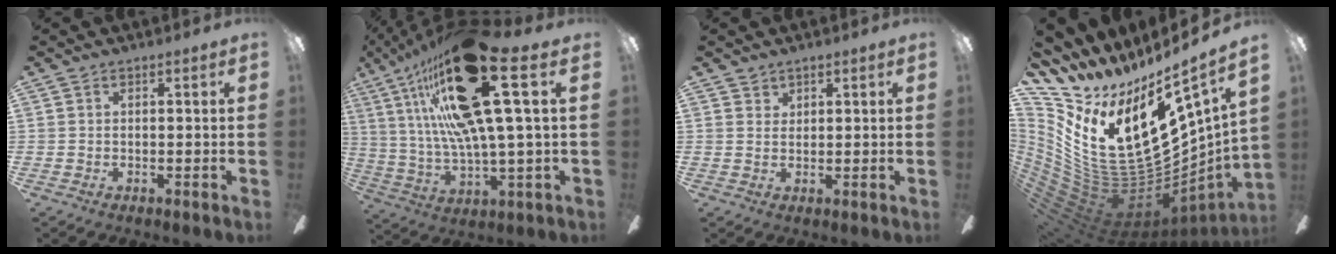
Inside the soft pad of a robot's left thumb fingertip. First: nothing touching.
{"total": 28.5, "force": [12.1, 7.4, 24.7], "torque": [-0.461, -0.049, 0.190]}
{"total": 1.5, "force": [1.3, 0.8, 0.1], "torque": [-0.002, -0.001, 0.025]}
{"total": 24.9, "force": [5.3, 11.7, 21.3], "torque": [-0.417, -0.108, 0.148]}